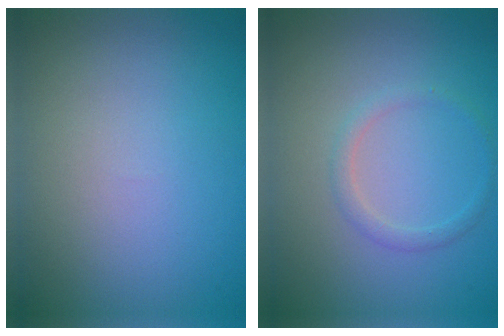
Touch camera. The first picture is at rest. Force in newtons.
{"total": 1.3, "press": 1.3, "slide": 0.1}